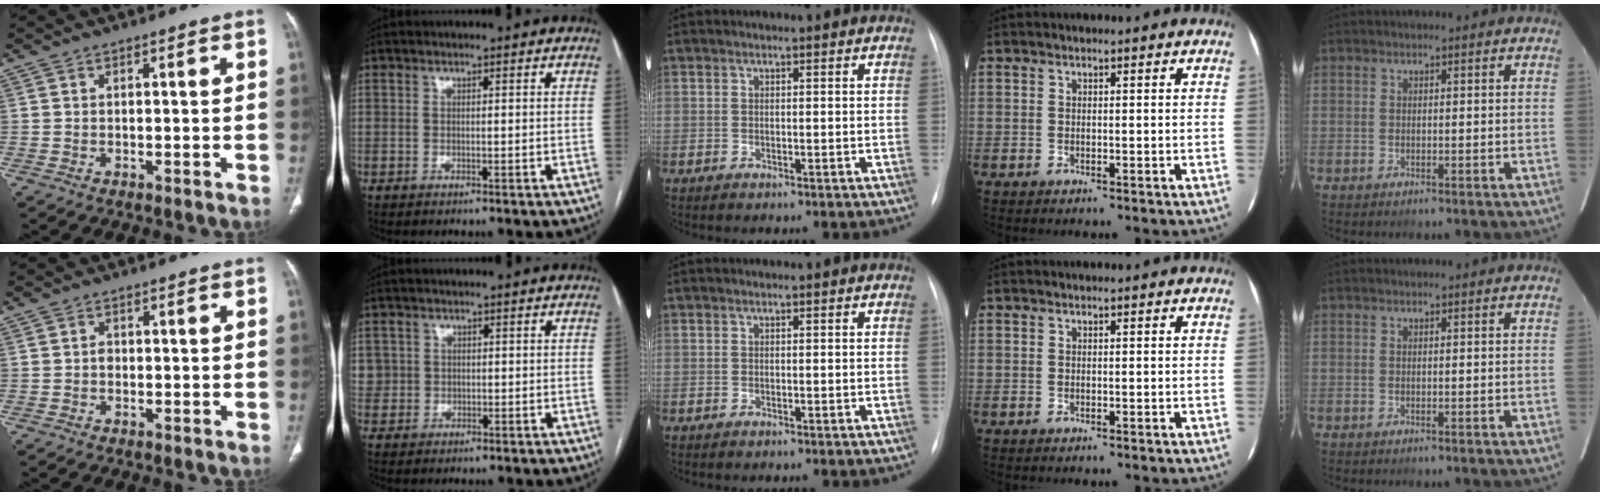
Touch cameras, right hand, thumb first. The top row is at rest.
{"thumb": {"total": 1.1, "force": [-0.1, 0.9, 0.6], "torque": [-0.006, 0.004, -0.004]}, "index": {"total": 2.7, "force": [0.4, 2.7, 0.1], "torque": [0.013, 0.010, 0.009]}}